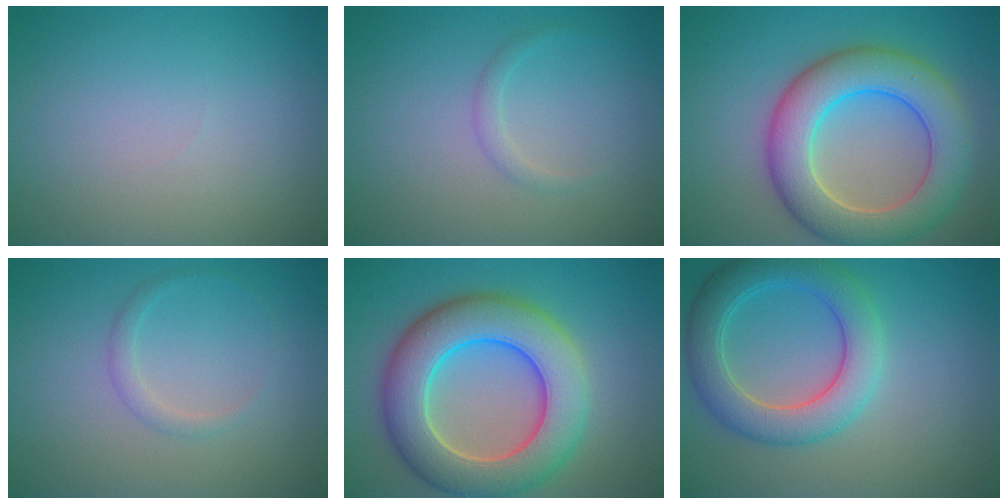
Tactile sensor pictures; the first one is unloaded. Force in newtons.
{"total": 1.0, "press": 1.0, "slide": 0.1}
{"total": 8.7, "press": 8.7, "slide": 0.4}
{"total": 1.2, "press": 1.2, "slide": 0.2}
{"total": 10.1, "press": 10.0, "slide": 0.7}
{"total": 5.8, "press": 5.8, "slide": 0.2}